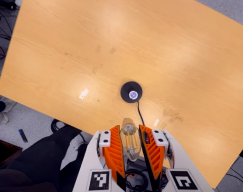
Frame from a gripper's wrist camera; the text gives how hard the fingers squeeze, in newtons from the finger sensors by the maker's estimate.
{"total": 12.1, "left": 12.1, "right": 12.1}